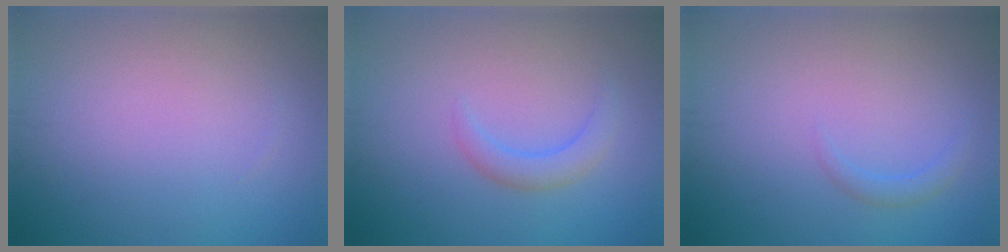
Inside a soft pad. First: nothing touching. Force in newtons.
{"total": 1.9, "press": 1.9, "slide": 0.3}
{"total": 1.0, "press": 1.0, "slide": 0.1}